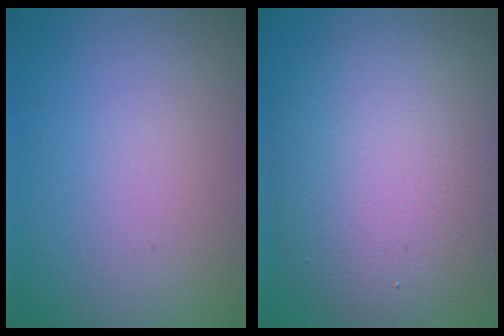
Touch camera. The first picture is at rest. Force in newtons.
{"total": 10.6, "press": 10.6, "slide": 0.8}